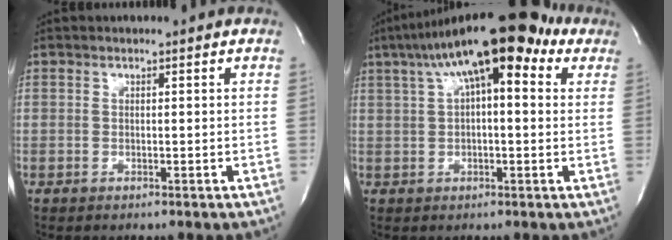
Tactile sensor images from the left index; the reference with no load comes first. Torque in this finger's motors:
{"motor_torque": [0.36, -0.22, 1.05, 0.21]}